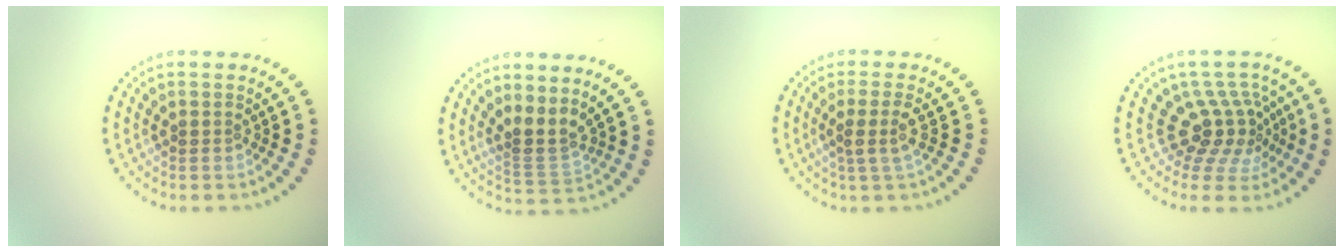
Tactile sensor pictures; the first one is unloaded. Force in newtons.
{"total": 2.7, "press": 1.9, "slide": 1.9}
{"total": 2.1, "press": 1.5, "slide": 1.5}
{"total": 3.9, "press": 2.6, "slide": 2.8}